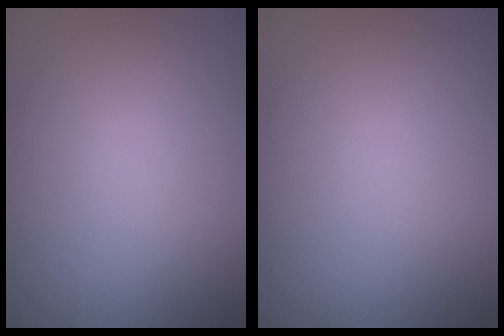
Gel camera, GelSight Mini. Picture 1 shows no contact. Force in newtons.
{"total": 0.0}